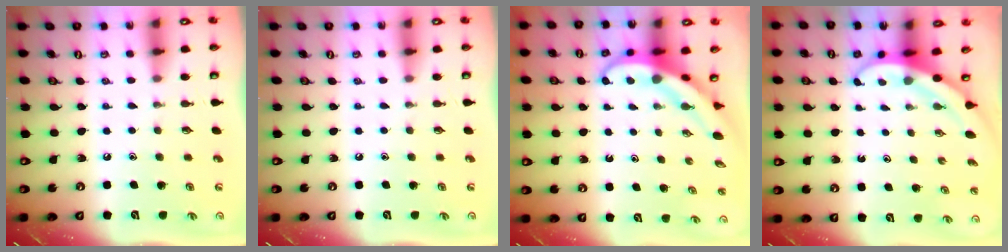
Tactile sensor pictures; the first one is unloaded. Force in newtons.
{"total": 0.0}
{"total": 5.7, "press": 5.7, "slide": 0.5}
{"total": 3.8, "press": 3.8, "slide": 0.2}